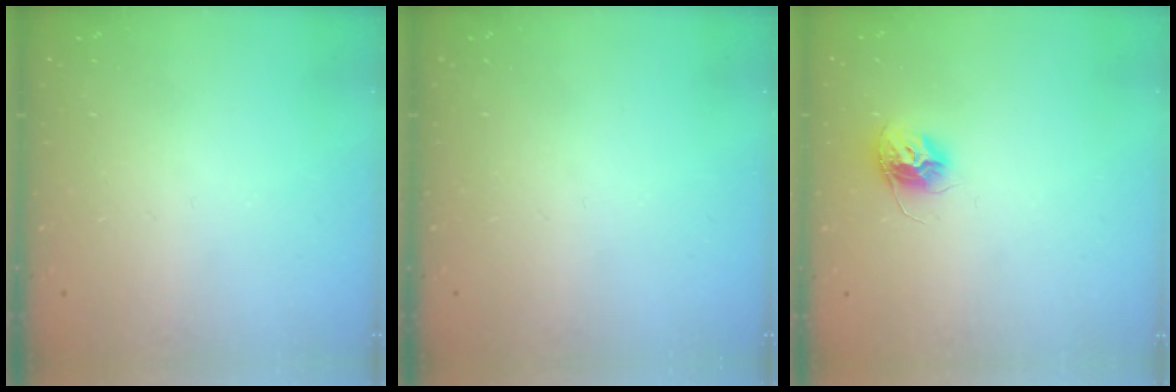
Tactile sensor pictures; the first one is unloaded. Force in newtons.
{"total": 0.0}
{"total": 10.1, "press": 10.1, "slide": 0.7}